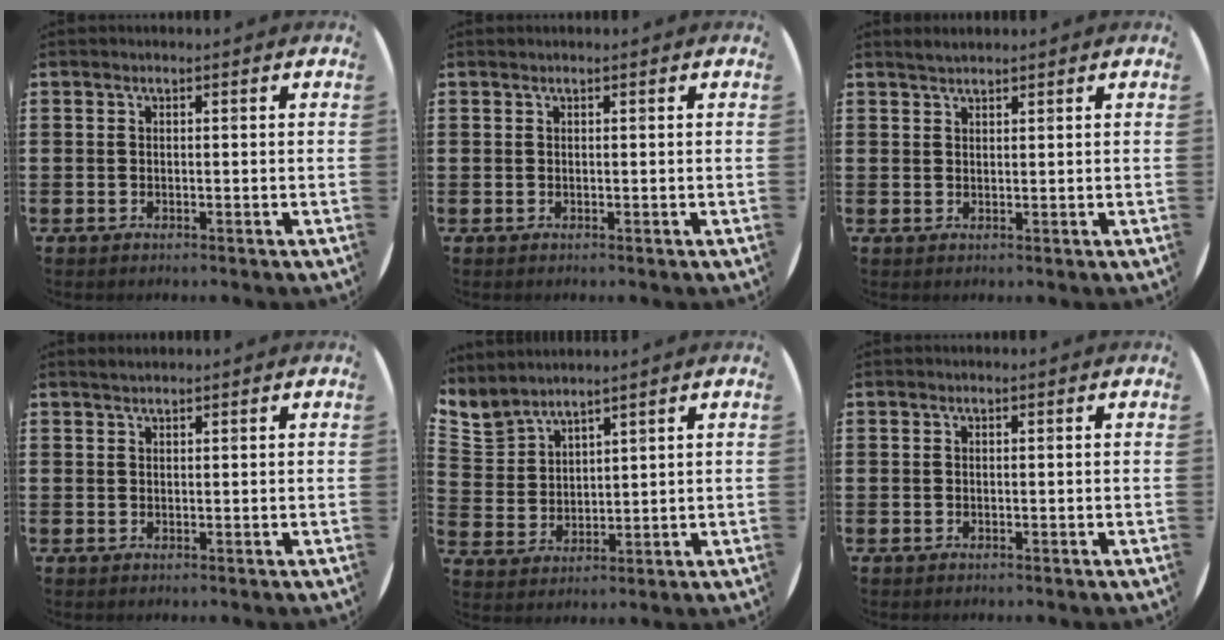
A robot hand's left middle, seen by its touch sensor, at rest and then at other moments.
{"total": 0.0}
{"total": 1.3, "force": [1.3, 0.1, 0.2], "torque": [-0.005, 0.003, 0.025]}
{"total": 0.8, "force": [0.8, 0.0, 0.1], "torque": [-0.001, 0.001, 0.016]}
{"total": 3.8, "force": [3.7, 0.6, -0.3], "torque": [-0.007, -0.020, 0.070]}
{"total": 0.0}